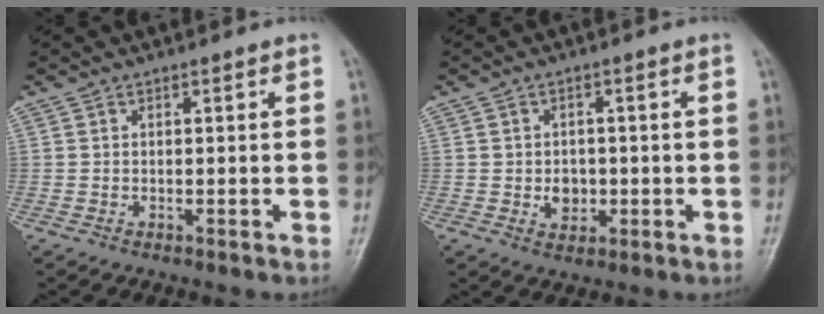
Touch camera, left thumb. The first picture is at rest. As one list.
[{"total": 4.0, "force": [-0.4, 3.3, 2.3], "torque": [-0.016, 0.001, 0.001]}]